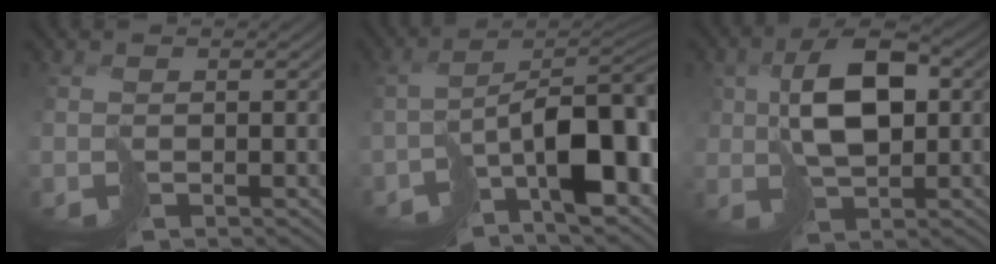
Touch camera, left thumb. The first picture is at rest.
{"total": 11.2, "force": [-5.1, 4.2, 9.0], "torque": [-0.124, -0.004, -0.079]}
{"total": 8.8, "force": [2.0, 5.3, 6.8], "torque": [-0.123, 0.014, 0.044]}